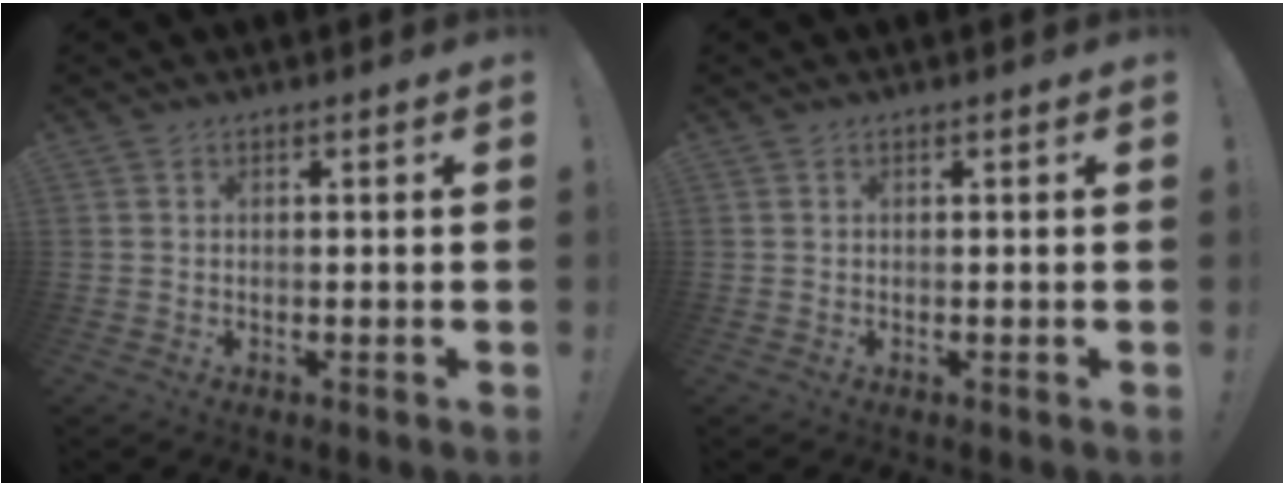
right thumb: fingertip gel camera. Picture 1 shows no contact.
{"total": 0.0}